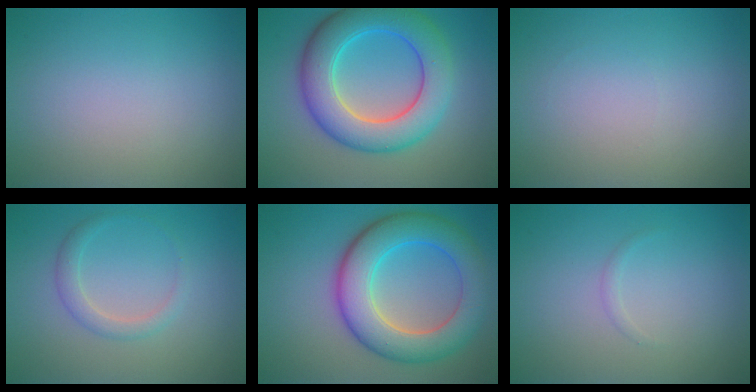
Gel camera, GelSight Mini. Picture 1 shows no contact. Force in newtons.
{"total": 8.6, "press": 8.6, "slide": 0.1}
{"total": 0.0}
{"total": 1.8, "press": 1.8, "slide": 0.0}
{"total": 8.3, "press": 8.3, "slide": 0.1}
{"total": 0.5, "press": 0.5, "slide": 0.0}